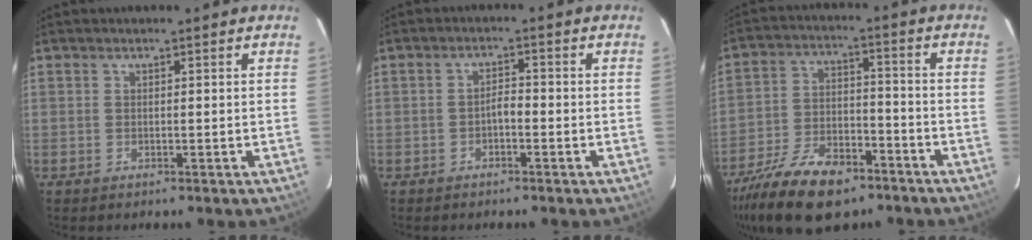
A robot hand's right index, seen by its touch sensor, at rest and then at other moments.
{"total": 1.9, "force": [-1.2, 0.7, 1.3], "torque": [-0.024, 0.007, -0.021]}
{"total": 18.2, "force": [-12.8, 8.0, 10.1], "torque": [-0.221, -0.023, -0.219]}